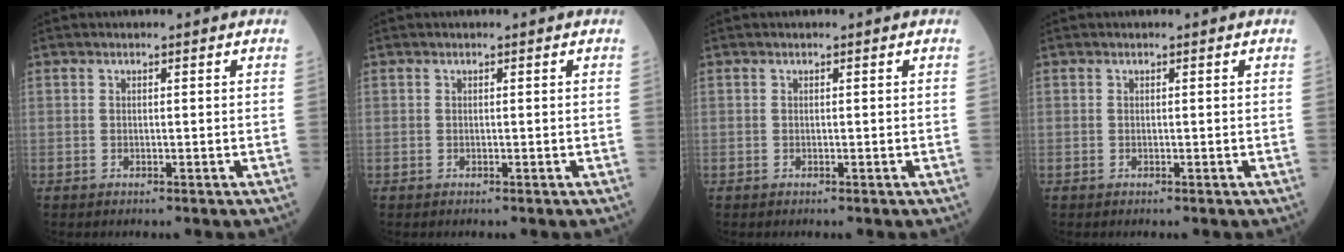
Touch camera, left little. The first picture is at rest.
{"total": 0.0}
{"total": 0.0}
{"total": 0.0}